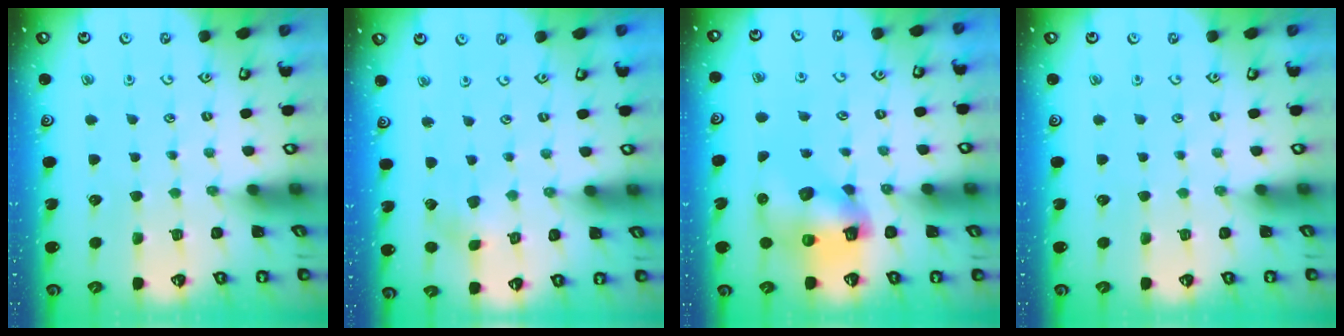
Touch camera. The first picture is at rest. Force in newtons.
{"total": 2.9, "press": 2.9, "slide": 0.1}
{"total": 11.0, "press": 10.9, "slide": 1.8}
{"total": 0.0}